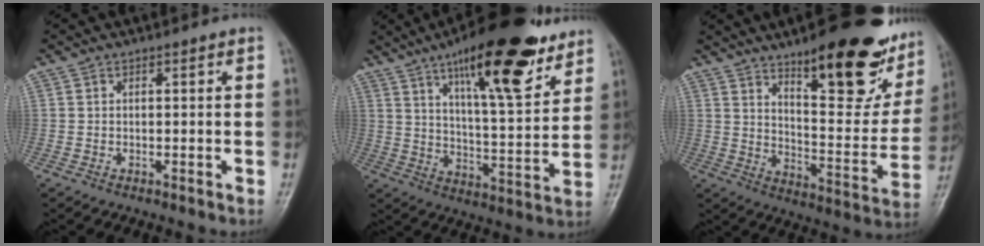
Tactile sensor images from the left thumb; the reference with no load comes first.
{"total": 21.4, "force": [13.3, 6.0, 15.7], "torque": [-0.209, -0.058, 0.209]}
{"total": 25.2, "force": [15.6, 8.2, 18.0], "torque": [-0.195, -0.079, 0.228]}